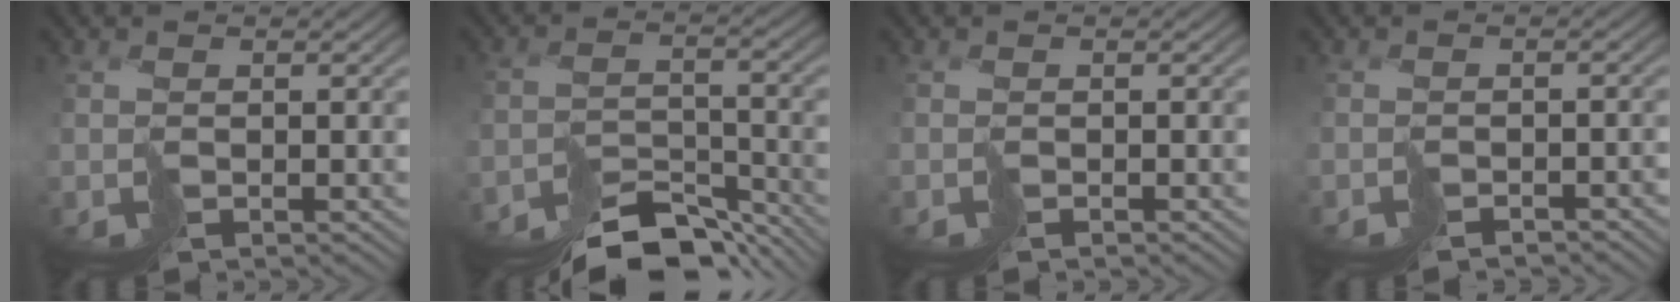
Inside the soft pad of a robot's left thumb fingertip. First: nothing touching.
{"total": 9.6, "force": [-8.9, 2.4, 2.8], "torque": [-0.024, -0.003, -0.132]}
{"total": 0.8, "force": [-0.7, -0.1, -0.3], "torque": [0.008, 0.001, -0.015]}
{"total": 2.8, "force": [-2.6, 0.6, 0.5], "torque": [0.006, -0.003, -0.044]}